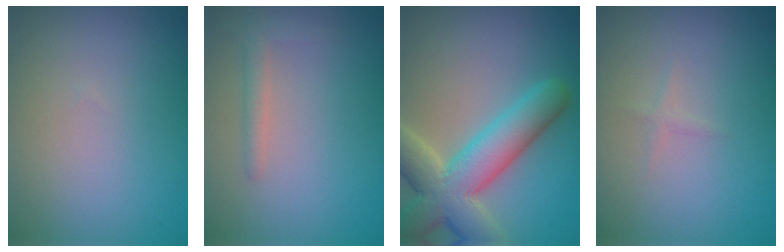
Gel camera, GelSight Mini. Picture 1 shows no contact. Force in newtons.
{"total": 1.6, "press": 1.6, "slide": 0.1}
{"total": 8.1, "press": 8.1, "slide": 0.6}
{"total": 0.6, "press": 0.6, "slide": 0.0}